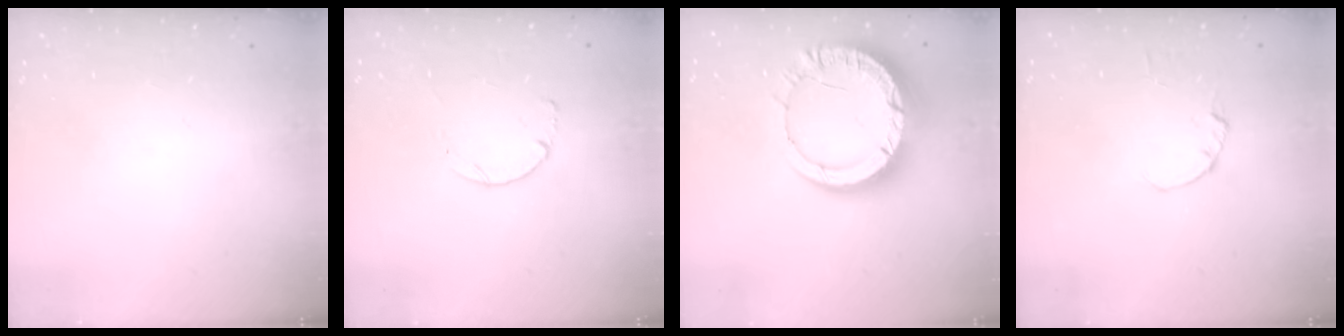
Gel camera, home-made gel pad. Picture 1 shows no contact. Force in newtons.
{"total": 0.0}
{"total": 16.1, "press": 16.1, "slide": 1.6}
{"total": 0.0}